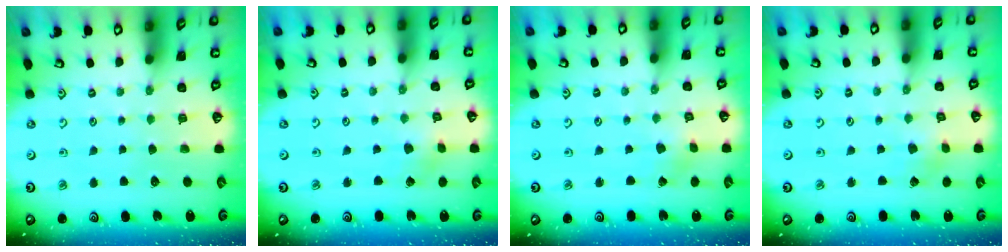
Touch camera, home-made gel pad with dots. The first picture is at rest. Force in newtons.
{"total": 1.5, "press": 1.5, "slide": 0.2}
{"total": 0.6, "press": 0.5, "slide": 0.2}
{"total": 1.2, "press": 1.2, "slide": 0.1}